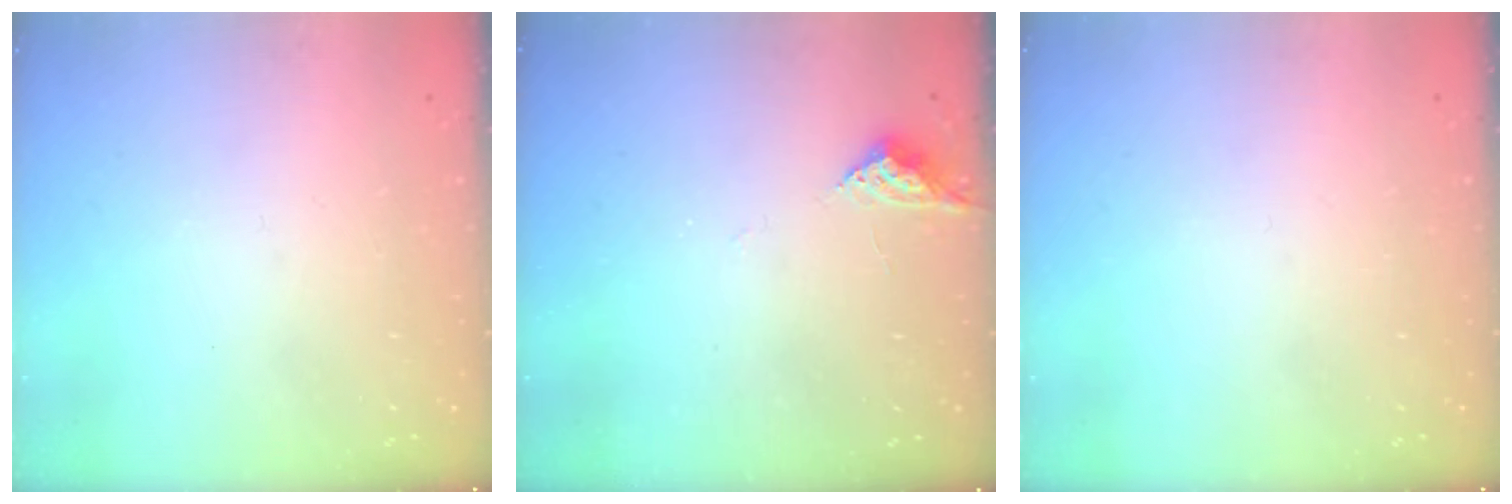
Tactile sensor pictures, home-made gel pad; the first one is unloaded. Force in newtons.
{"total": 4.2, "press": 4.2, "slide": 0.6}
{"total": 0.0}